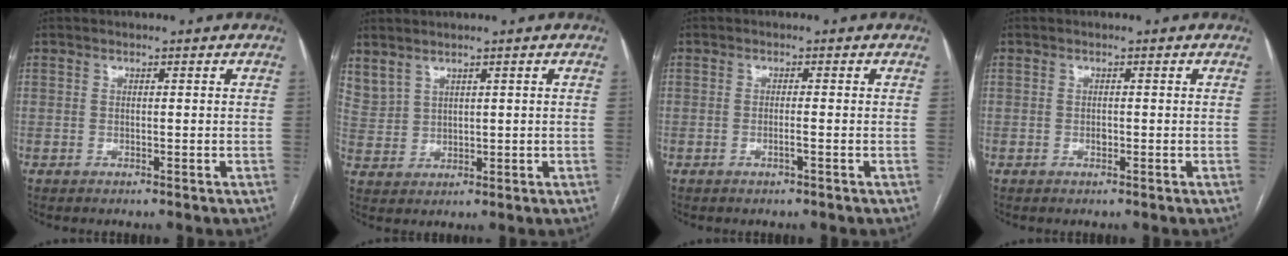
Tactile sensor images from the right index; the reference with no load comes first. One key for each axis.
{"total": 5.4, "fx": 4.0, "fy": 2.9, "fz": 2.0, "tx": -0.059, "ty": 0.007, "tz": 0.101}
{"total": 1.2, "fx": -0.5, "fy": -0.1, "fz": 1.0, "tx": -0.023, "ty": -0.001, "tz": -0.009}
{"total": 0.6, "fx": -0.1, "fy": 0.4, "fz": 0.4, "tx": -0.008, "ty": 0.000, "tz": -0.003}